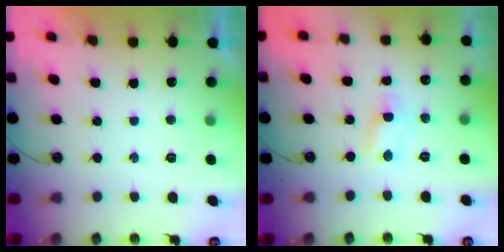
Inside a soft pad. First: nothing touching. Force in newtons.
{"total": 2.8, "press": 2.8, "slide": 0.3}